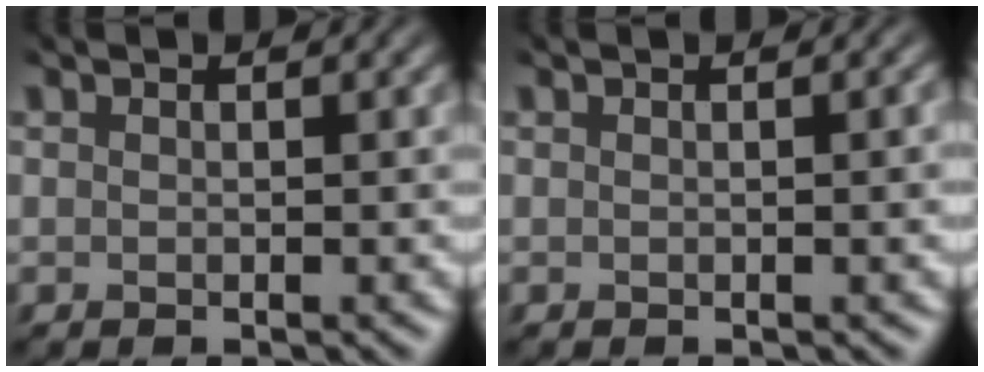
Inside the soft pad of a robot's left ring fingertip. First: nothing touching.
{"total": 2.3, "force": [0.3, 0.9, 2.1], "torque": [-0.016, 0.007, -0.003]}